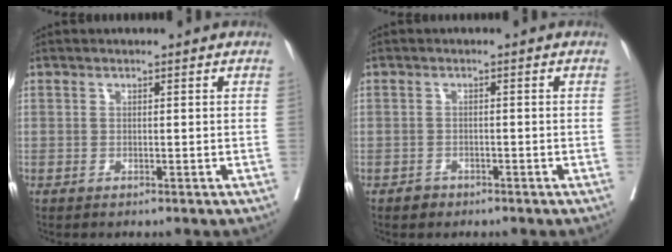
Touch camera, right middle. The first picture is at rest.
{"total": 1.3, "force": [-1.0, 0.8, 0.1], "torque": [-0.004, 0.002, -0.016]}